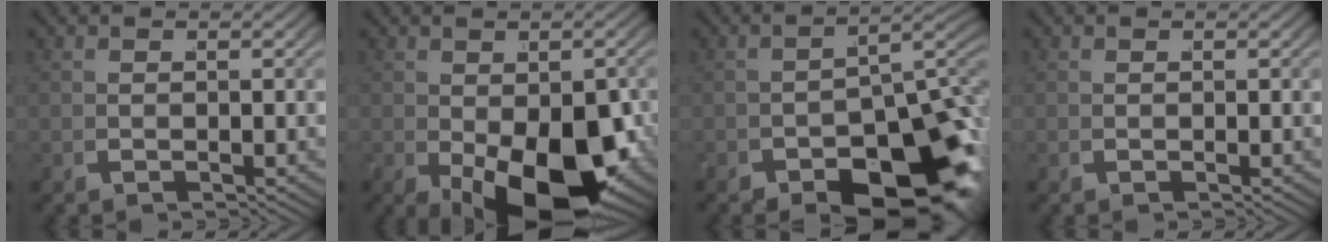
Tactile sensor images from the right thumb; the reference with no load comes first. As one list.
[{"total": 11.3, "force": [-2.5, 6.1, 9.1], "torque": [-0.160, -0.050, -0.006]}, {"total": 12.4, "force": [-4.7, 6.4, 9.5], "torque": [-0.114, -0.030, -0.056]}, {"total": 0.0}]